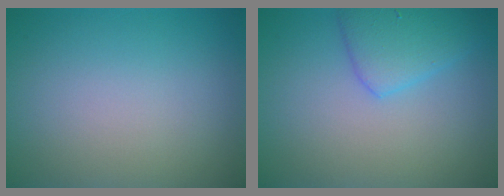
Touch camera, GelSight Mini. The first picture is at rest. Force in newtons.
{"total": 3.3, "press": 3.3, "slide": 0.2}